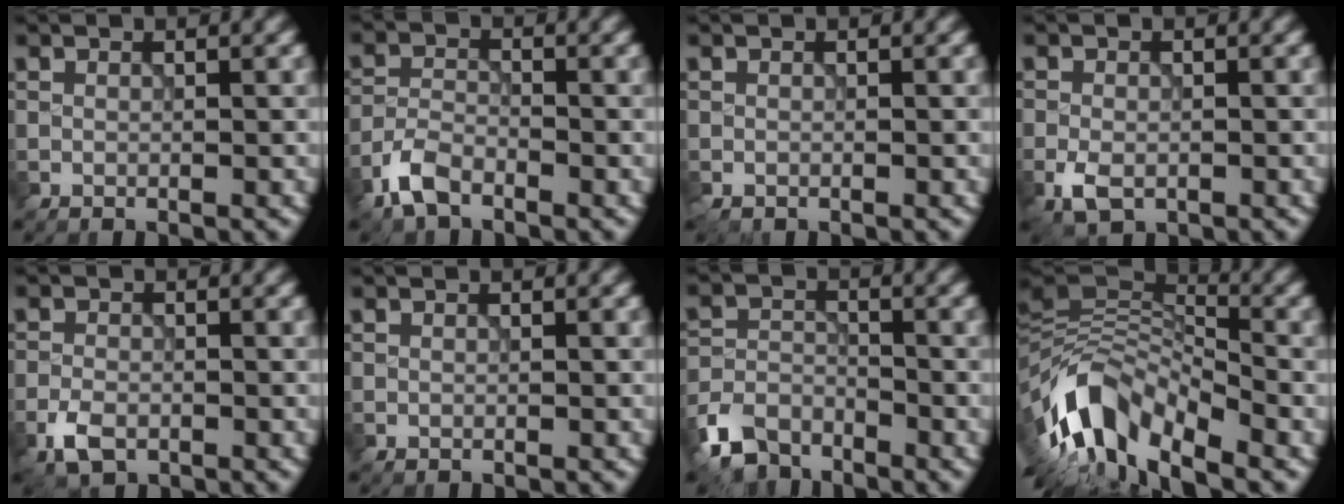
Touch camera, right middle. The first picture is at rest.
{"total": 3.2, "force": [-2.4, 1.4, 1.7], "torque": [-0.037, 0.002, -0.059]}
{"total": 0.6, "force": [-0.5, 0.3, 0.2], "torque": [-0.004, -0.004, -0.009]}
{"total": 2.8, "force": [-1.2, 1.7, 1.8], "torque": [-0.040, -0.006, -0.025]}
{"total": 3.0, "force": [-1.7, 1.7, 1.8], "torque": [-0.038, -0.004, -0.039]}
{"total": 0.0}
{"total": 5.6, "force": [-4.3, 2.9, 2.2], "torque": [-0.046, -0.007, -0.092]}
{"total": 10.2, "force": [-5.0, 4.6, 7.6], "torque": [-0.132, 0.010, -0.111]}